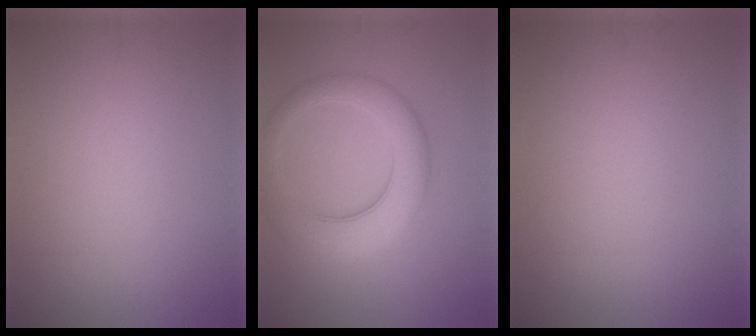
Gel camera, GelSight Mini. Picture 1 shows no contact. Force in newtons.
{"total": 6.3, "press": 6.3, "slide": 0.2}
{"total": 0.0}